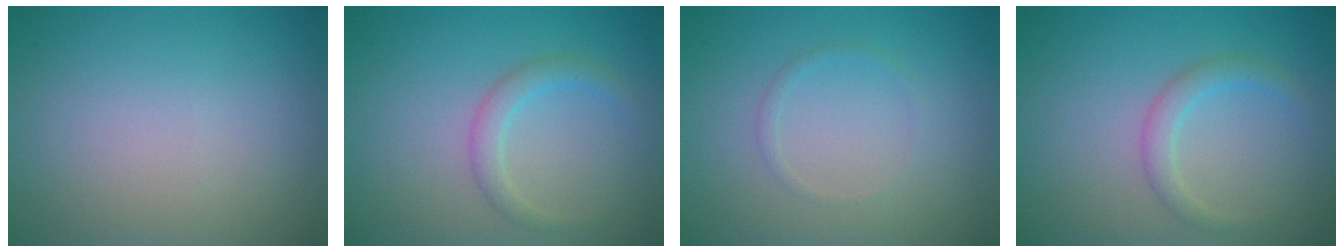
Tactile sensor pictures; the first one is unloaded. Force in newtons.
{"total": 1.9, "press": 1.9, "slide": 0.2}
{"total": 0.7, "press": 0.7, "slide": 0.0}
{"total": 1.9, "press": 1.9, "slide": 0.2}